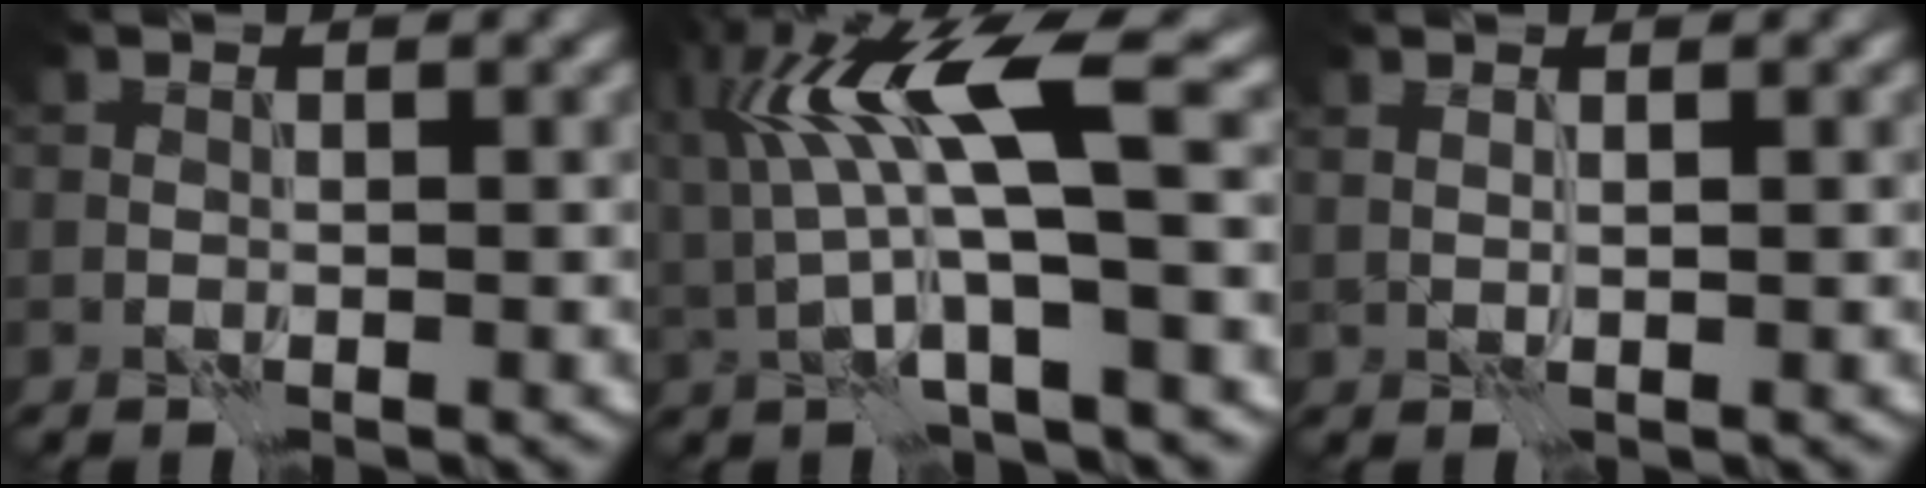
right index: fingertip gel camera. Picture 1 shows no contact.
{"total": 9.7, "force": [1.7, 2.4, 9.3], "torque": [-0.187, 0.007, 0.032]}
{"total": 1.1, "force": [0.7, 0.2, 0.8], "torque": [-0.014, -0.004, 0.006]}